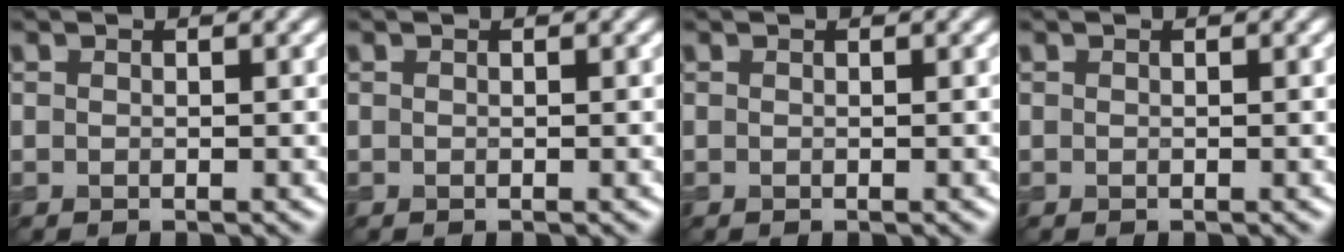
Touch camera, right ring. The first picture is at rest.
{"total": 0.0}
{"total": 0.0}
{"total": 0.0}